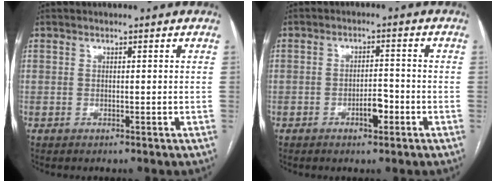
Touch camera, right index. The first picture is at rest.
{"total": 3.4, "force": [-1.7, 1.1, 2.7], "torque": [-0.045, 0.003, -0.029]}